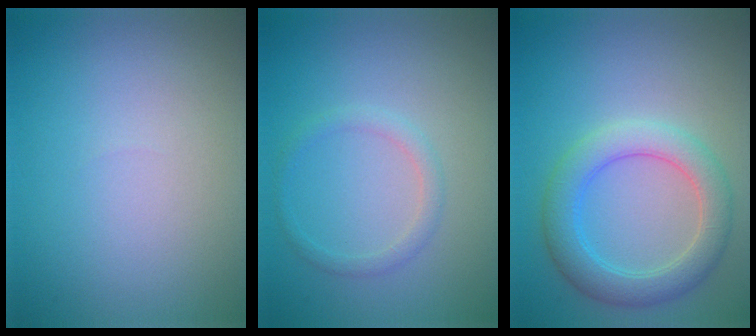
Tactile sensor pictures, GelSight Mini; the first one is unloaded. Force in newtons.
{"total": 1.5, "press": 1.5, "slide": 0.1}
{"total": 4.5, "press": 4.5, "slide": 0.1}